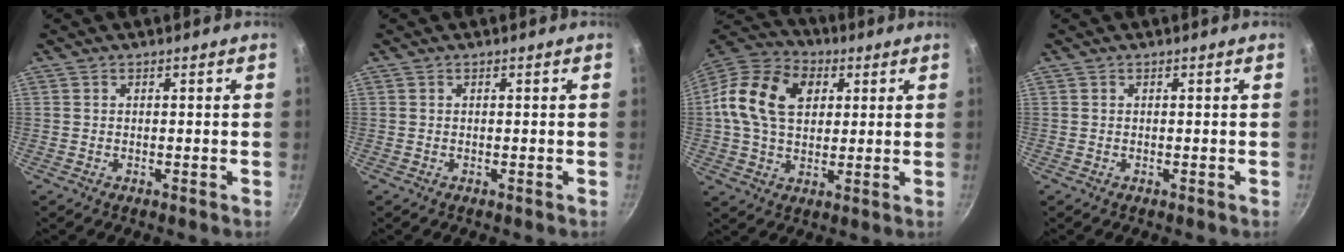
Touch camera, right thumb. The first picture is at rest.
{"total": 0.0}
{"total": 16.7, "force": [3.8, 11.8, 11.2], "torque": [-0.192, 0.019, 0.053]}
{"total": 0.0}